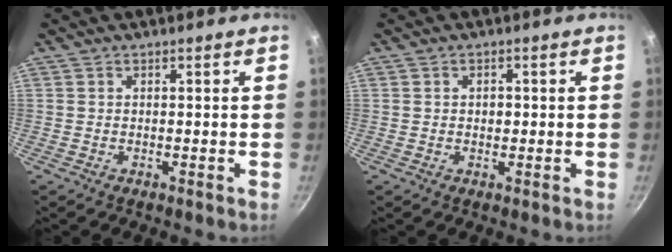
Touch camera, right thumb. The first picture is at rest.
{"total": 1.6, "force": [0.1, 1.2, 1.1], "torque": [-0.012, 0.004, 0.002]}